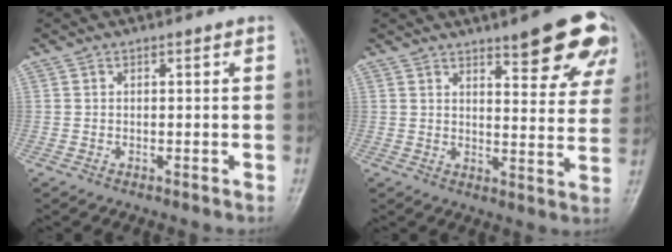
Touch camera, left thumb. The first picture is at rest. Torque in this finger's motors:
{"motor_torque": [0.19, 0.33, 0.17, 0.10, 0.09]}